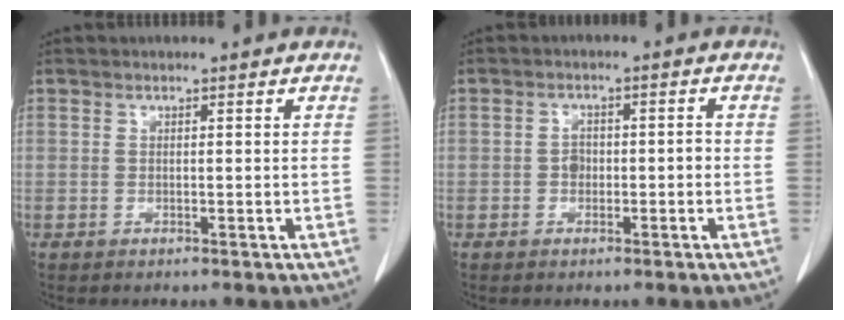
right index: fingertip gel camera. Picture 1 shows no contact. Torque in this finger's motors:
{"motor_torque": [0.40, -0.23, 0.01, 0.05]}